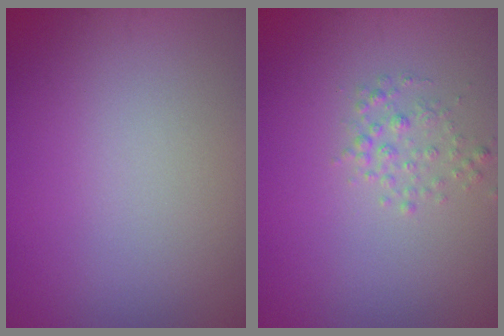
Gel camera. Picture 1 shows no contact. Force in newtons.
{"total": 1.5, "press": 1.5, "slide": 0.0}